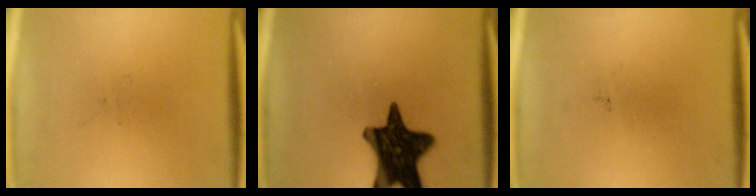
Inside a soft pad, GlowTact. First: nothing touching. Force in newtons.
{"total": 15.6}
{"total": 0.0}